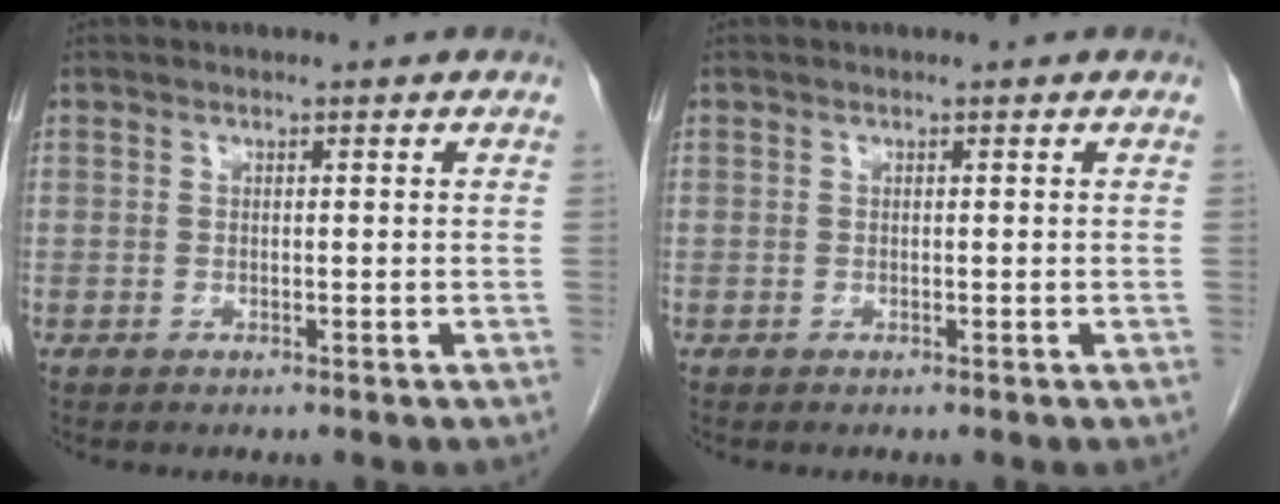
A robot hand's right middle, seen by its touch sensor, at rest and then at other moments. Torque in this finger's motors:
{"motor_torque": [0.03, 0.00, 0.04, 0.00]}